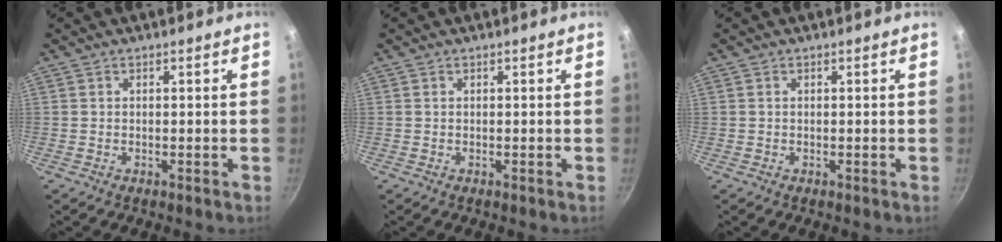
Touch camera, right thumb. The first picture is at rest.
{"total": 0.0}
{"total": 0.0}